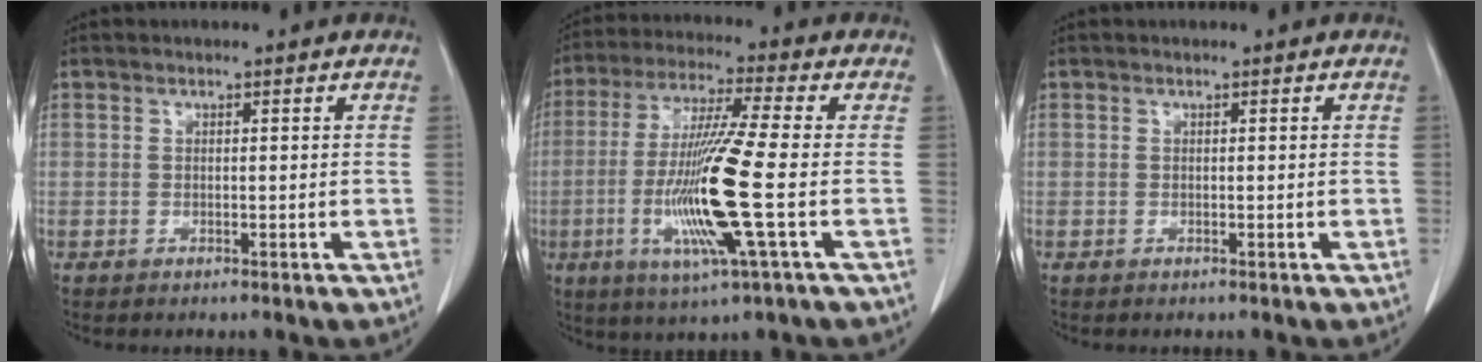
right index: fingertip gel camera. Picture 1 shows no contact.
{"total": 14.6, "force": [-3.1, -0.6, 14.2], "torque": [-0.290, -0.018, -0.066]}
{"total": 0.0}